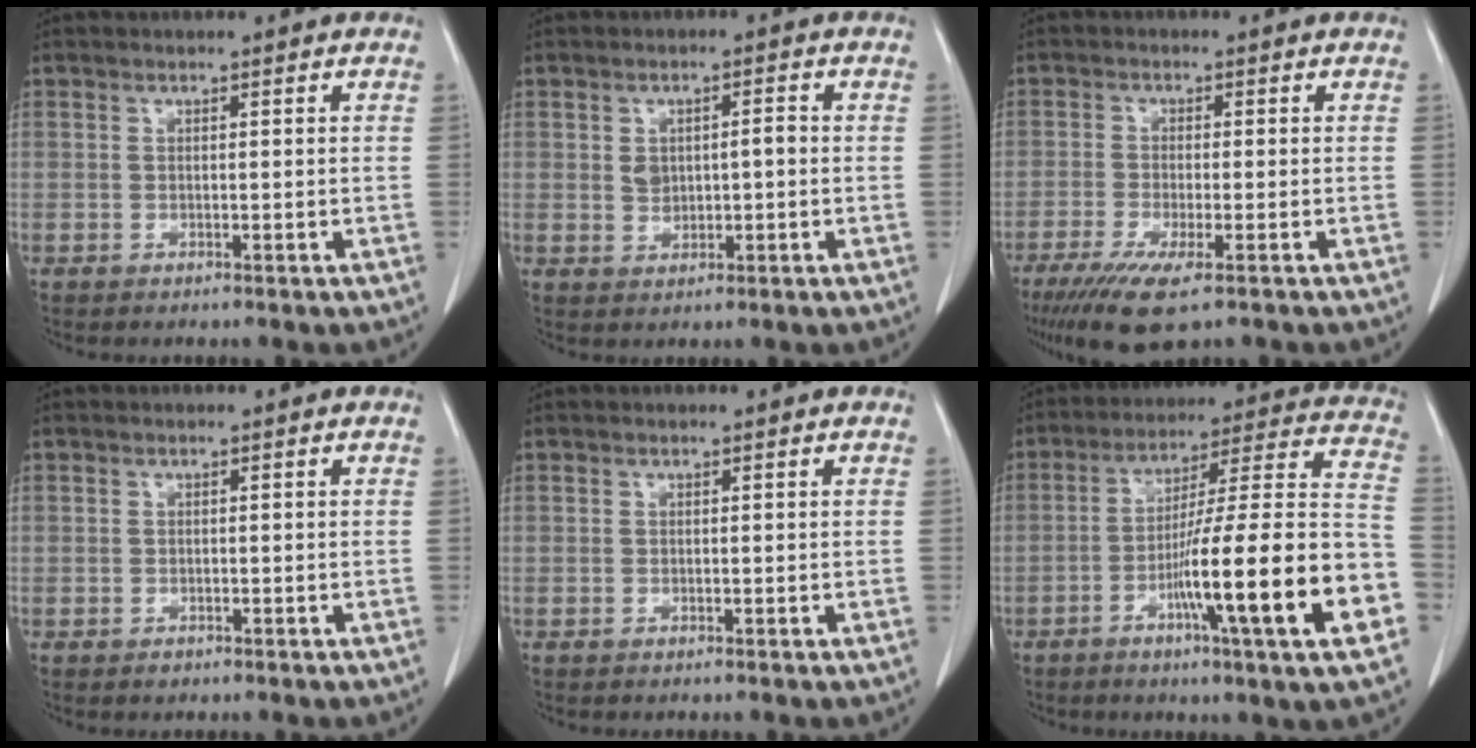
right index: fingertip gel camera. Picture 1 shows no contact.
{"total": 3.6, "force": [0.3, 2.0, 2.9], "torque": [-0.050, 0.015, 0.017]}
{"total": 8.1, "force": [-5.1, 1.2, 6.1], "torque": [-0.106, -0.023, -0.084]}
{"total": 0.8, "force": [-0.5, 0.7, 0.0], "torque": [0.002, 0.003, -0.007]}
{"total": 0.0}
{"total": 21.4, "force": [-7.5, -0.1, 20.1], "torque": [-0.273, -0.001, -0.118]}